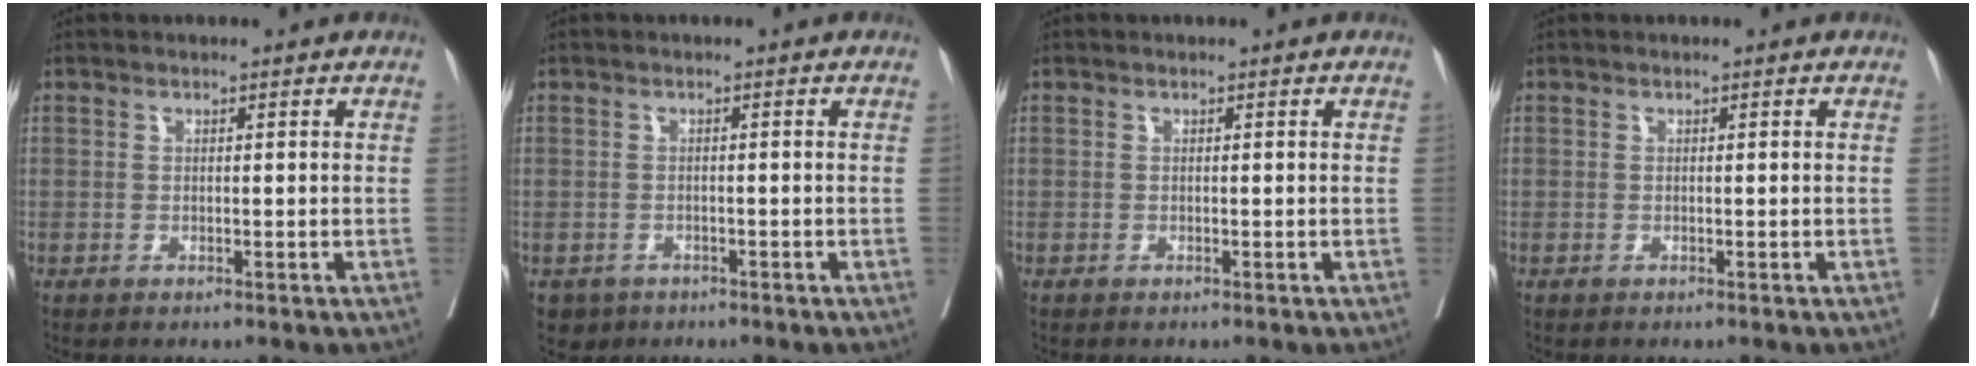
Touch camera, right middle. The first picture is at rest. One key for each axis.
{"total": 2.9, "fx": -1.8, "fy": 2.2, "fz": 0.3, "tx": -0.003, "ty": 0.003, "tz": -0.030}
{"total": 0.0}
{"total": 0.0}